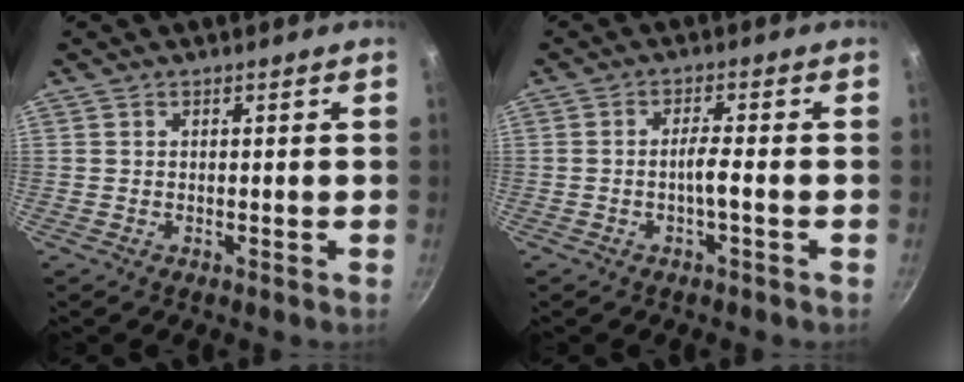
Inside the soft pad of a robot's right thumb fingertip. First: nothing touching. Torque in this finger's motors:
{"motor_torque": [1.46, 0.78, 1.92, -0.85, 0.86]}